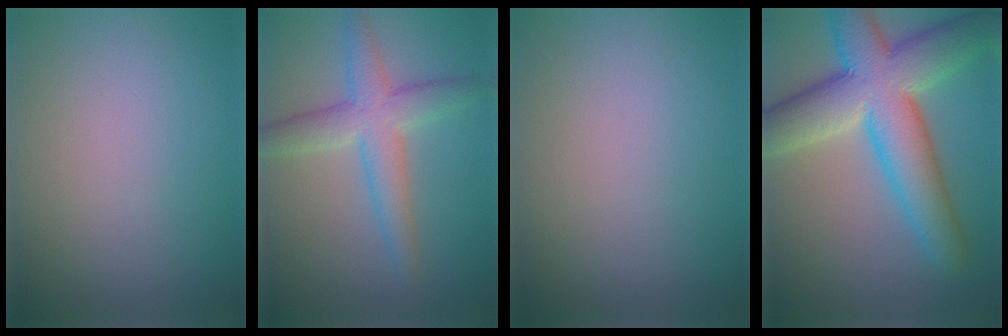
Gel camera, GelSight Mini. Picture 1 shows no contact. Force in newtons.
{"total": 4.6, "press": 4.6, "slide": 0.1}
{"total": 0.0}
{"total": 10.9, "press": 10.9, "slide": 0.4}